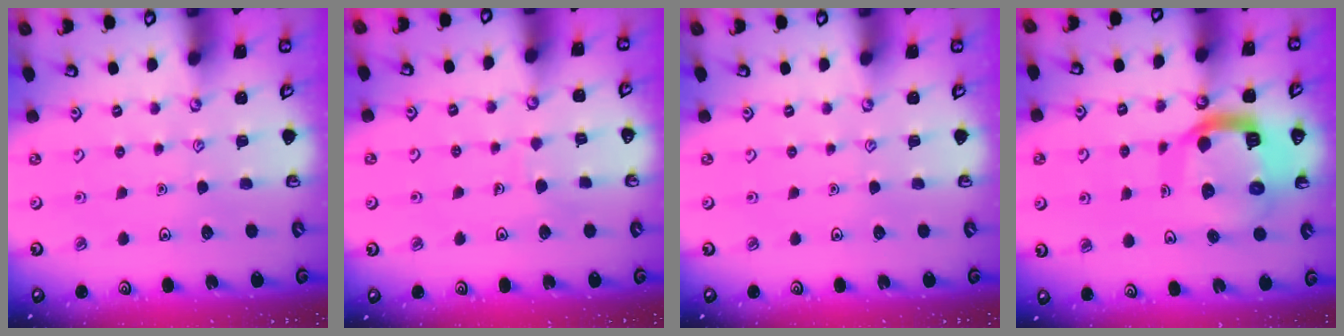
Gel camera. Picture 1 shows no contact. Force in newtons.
{"total": 3.8, "press": 3.8, "slide": 0.3}
{"total": 0.0}
{"total": 14.7, "press": 14.6, "slide": 1.8}